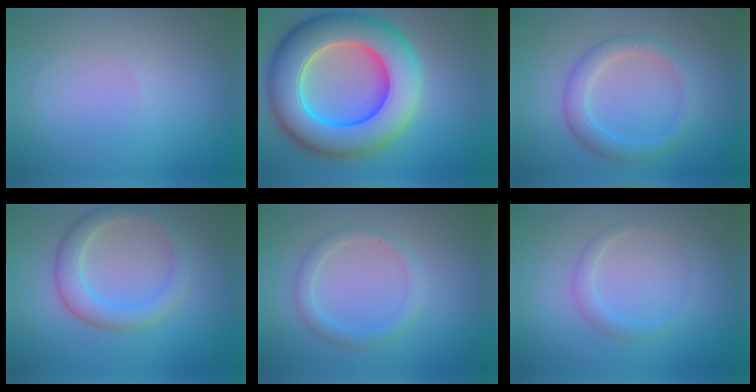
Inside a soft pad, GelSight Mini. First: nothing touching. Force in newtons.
{"total": 13.3, "press": 13.1, "slide": 2.1}
{"total": 3.0, "press": 3.0, "slide": 0.2}
{"total": 3.5, "press": 3.5, "slide": 0.1}
{"total": 1.9, "press": 1.9, "slide": 0.0}
{"total": 1.3, "press": 1.3, "slide": 0.0}